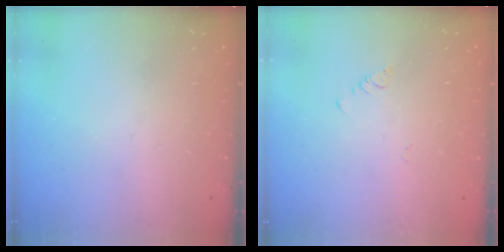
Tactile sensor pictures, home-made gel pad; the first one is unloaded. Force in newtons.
{"total": 1.9, "press": 1.9, "slide": 0.4}